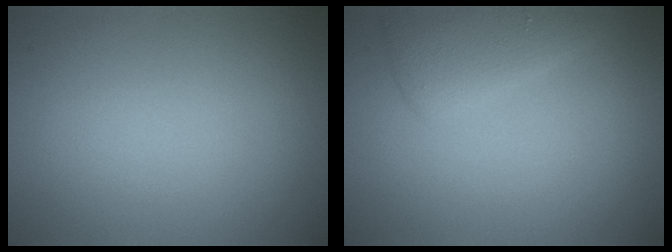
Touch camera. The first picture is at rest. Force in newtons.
{"total": 2.6, "press": 2.6, "slide": 0.2}